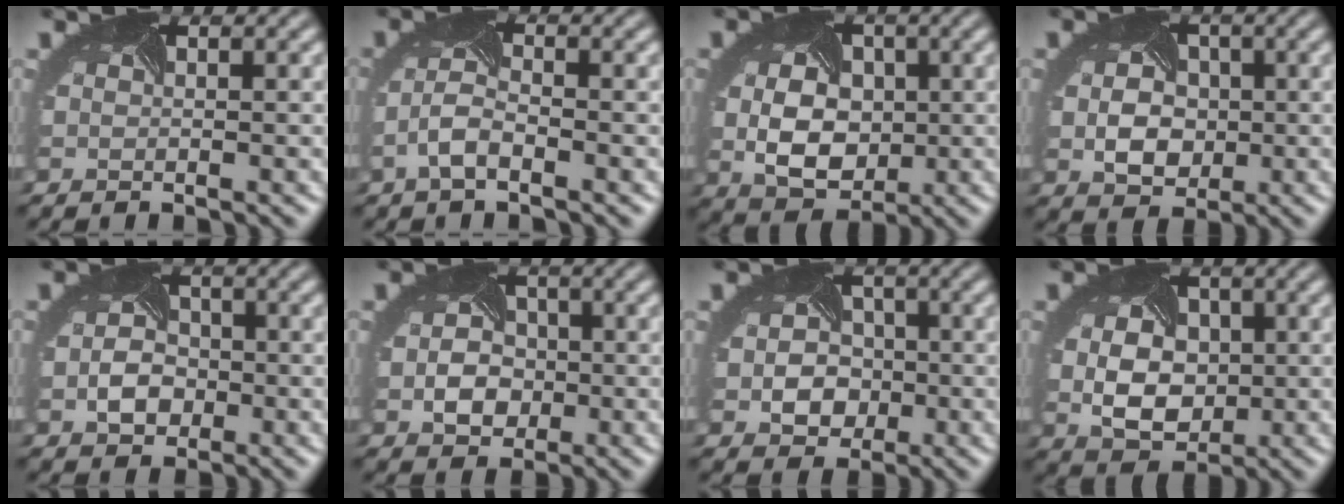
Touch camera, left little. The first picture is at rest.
{"total": 2.7, "force": [-1.5, 0.9, 2.0], "torque": [-0.052, -0.001, -0.034]}
{"total": 6.8, "force": [-0.2, 5.0, 4.6], "torque": [-0.082, -0.014, 0.006]}
{"total": 4.9, "force": [-0.2, 3.8, 3.1], "torque": [-0.051, -0.003, 0.000]}
{"total": 3.0, "force": [-0.9, 2.3, 1.7], "torque": [-0.032, -0.004, -0.019]}
{"total": 3.6, "force": [-0.7, 2.9, 1.9], "torque": [-0.035, -0.003, -0.015]}
{"total": 5.0, "force": [-0.6, 4.2, 2.8], "torque": [-0.033, -0.004, -0.008]}
{"total": 6.2, "force": [-0.1, 4.6, 4.1], "torque": [-0.073, -0.010, 0.008]}